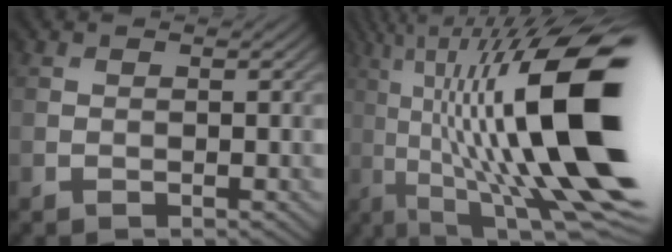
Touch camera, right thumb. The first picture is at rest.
{"total": 20.4, "force": [1.2, 5.5, 19.5], "torque": [-0.311, 0.031, 0.030]}